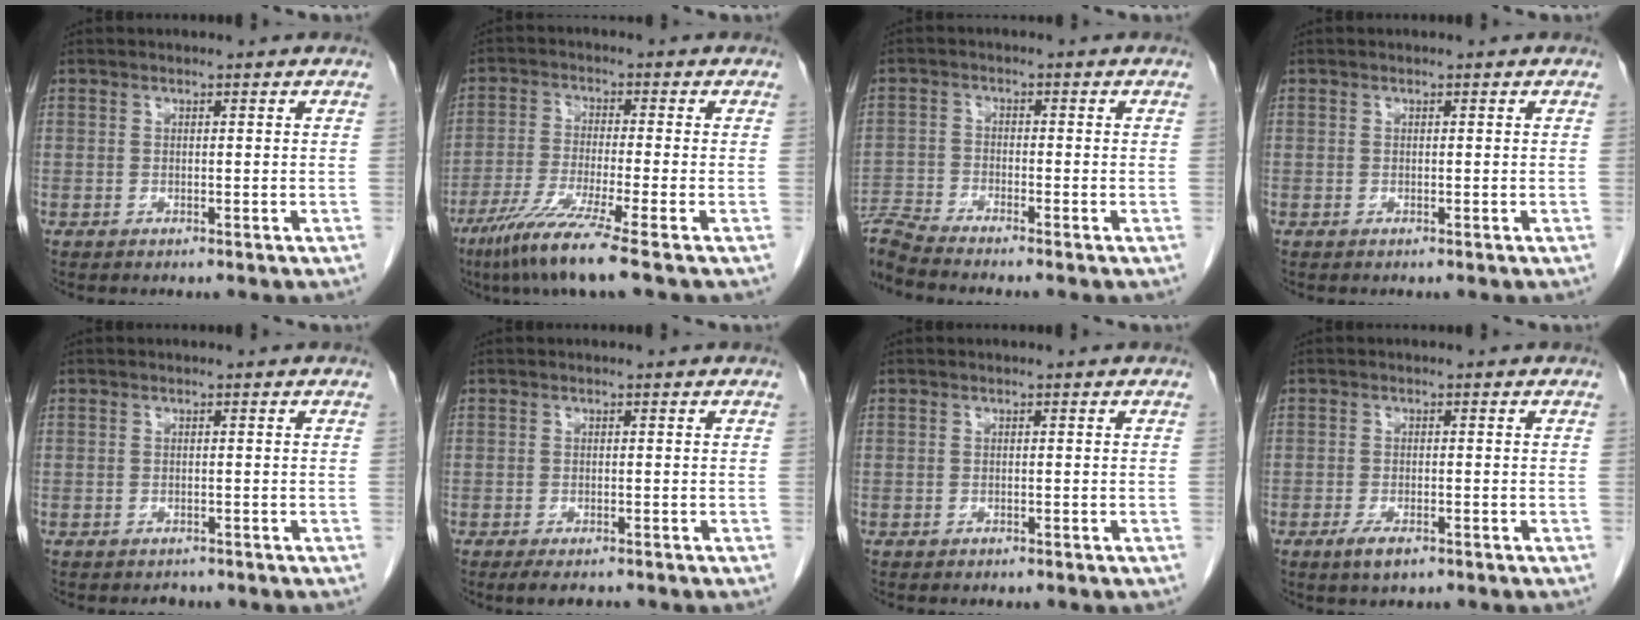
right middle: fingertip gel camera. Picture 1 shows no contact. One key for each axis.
{"total": 9.3, "fx": -6.2, "fy": -1.4, "fz": 6.8, "tx": -0.132, "ty": -0.036, "tz": -0.117}
{"total": 6.3, "fx": -6.0, "fy": -1.3, "fz": 1.2, "tx": -0.024, "ty": -0.010, "tz": -0.115}
{"total": 0.0}
{"total": 1.1, "fx": -1.0, "fy": 0.6, "fz": 0.0, "tx": -0.009, "ty": -0.002, "tz": -0.015}
{"total": 3.0, "fx": -2.4, "fy": 0.9, "fz": 1.6, "tx": -0.024, "ty": -0.008, "tz": -0.034}
{"total": 0.0}
{"total": 2.9, "fx": -1.8, "fy": 0.9, "fz": 2.1, "tx": -0.047, "ty": -0.004, "tz": -0.030}